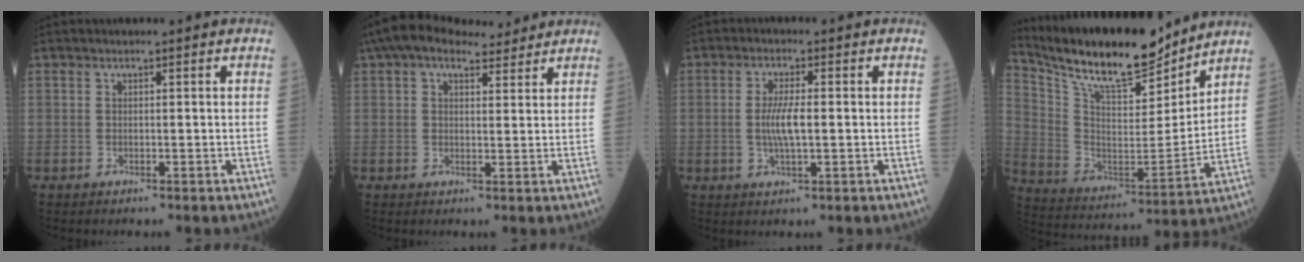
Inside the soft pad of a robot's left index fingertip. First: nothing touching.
{"total": 9.7, "force": [7.7, 3.7, 4.7], "torque": [-0.084, 0.046, 0.120]}
{"total": 4.6, "force": [-0.2, 0.8, 4.5], "torque": [-0.098, -0.004, -0.005]}
{"total": 19.2, "force": [16.8, 3.3, 8.6], "torque": [-0.170, -0.008, 0.295]}